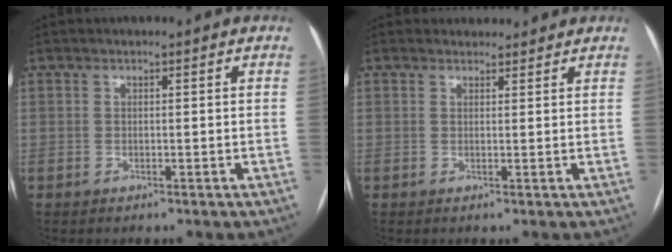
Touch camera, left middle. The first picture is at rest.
{"total": 2.5, "force": [2.3, 1.0, -0.1], "torque": [0.002, 0.012, 0.028]}